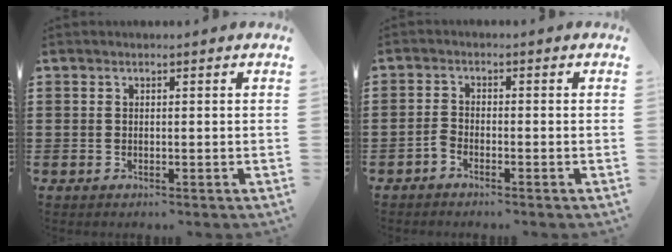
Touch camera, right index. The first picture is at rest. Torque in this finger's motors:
{"motor_torque": [0.30, 0.27, 0.01, 0.00]}